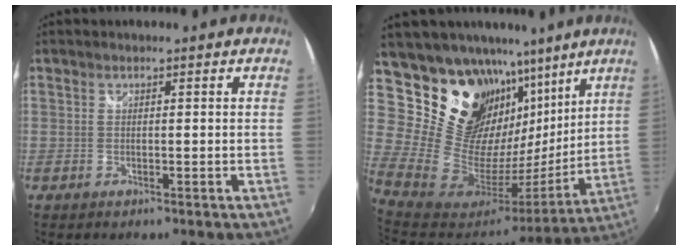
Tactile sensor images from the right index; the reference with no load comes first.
{"total": 22.6, "force": [15.1, 13.4, 10.2], "torque": [-0.188, -0.013, 0.287]}